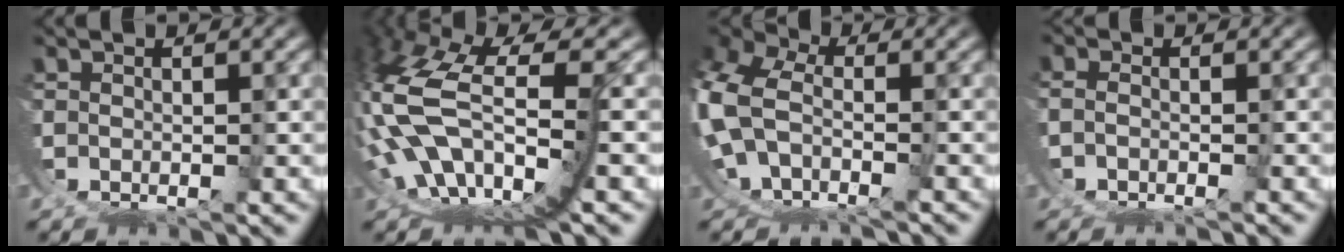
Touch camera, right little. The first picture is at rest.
{"total": 12.8, "force": [-0.8, 8.3, 9.7], "torque": [-0.241, -0.042, 0.001]}
{"total": 8.8, "force": [-1.4, 7.6, 4.3], "torque": [-0.134, -0.011, -0.032]}
{"total": 2.2, "force": [-1.7, 0.9, 1.0], "torque": [-0.023, -0.002, -0.028]}